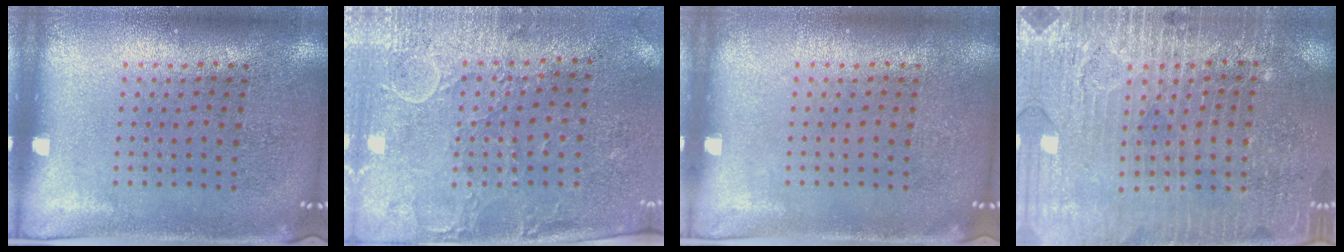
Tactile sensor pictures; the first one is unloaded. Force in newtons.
{"total": 3.0, "press": 2.5, "slide": 1.6}
{"total": 0.0}
{"total": 3.2, "press": 3.1, "slide": 0.8}